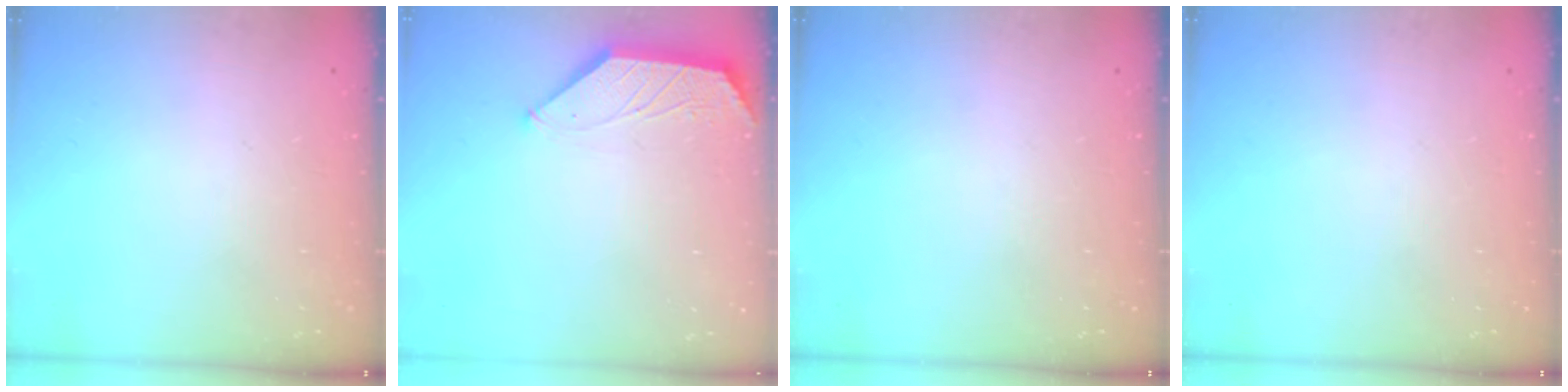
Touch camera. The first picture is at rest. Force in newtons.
{"total": 1.9, "press": 1.9, "slide": 0.5}
{"total": 0.0}
{"total": 0.0}